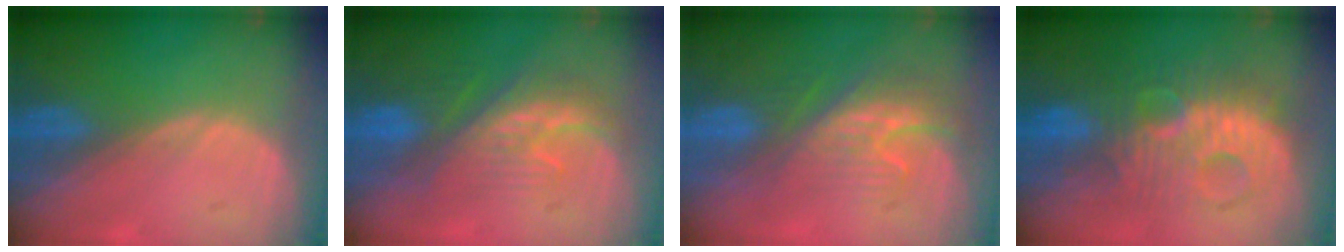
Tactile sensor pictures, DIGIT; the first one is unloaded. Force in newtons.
{"total": 8.3, "press": 8.1, "slide": 1.9}
{"total": 8.6, "press": 7.5, "slide": 4.3}
{"total": 10.3, "press": 10.3, "slide": 0.2}